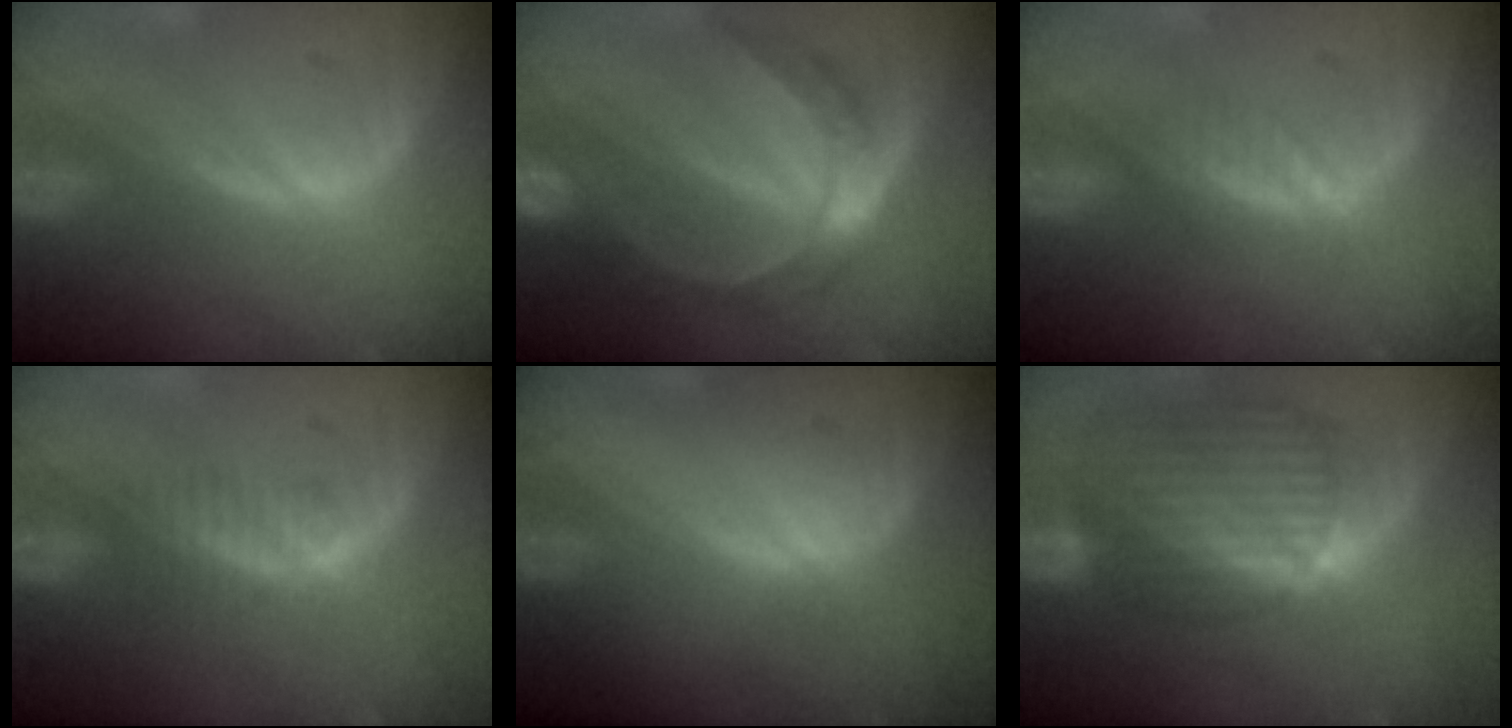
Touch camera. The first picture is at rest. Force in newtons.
{"total": 8.1, "press": 8.1, "slide": 0.8}
{"total": 2.3, "press": 2.3, "slide": 0.1}
{"total": 2.2, "press": 2.0, "slide": 0.9}
{"total": 0.6, "press": 0.1, "slide": 0.6}
{"total": 10.5, "press": 8.9, "slide": 5.5}